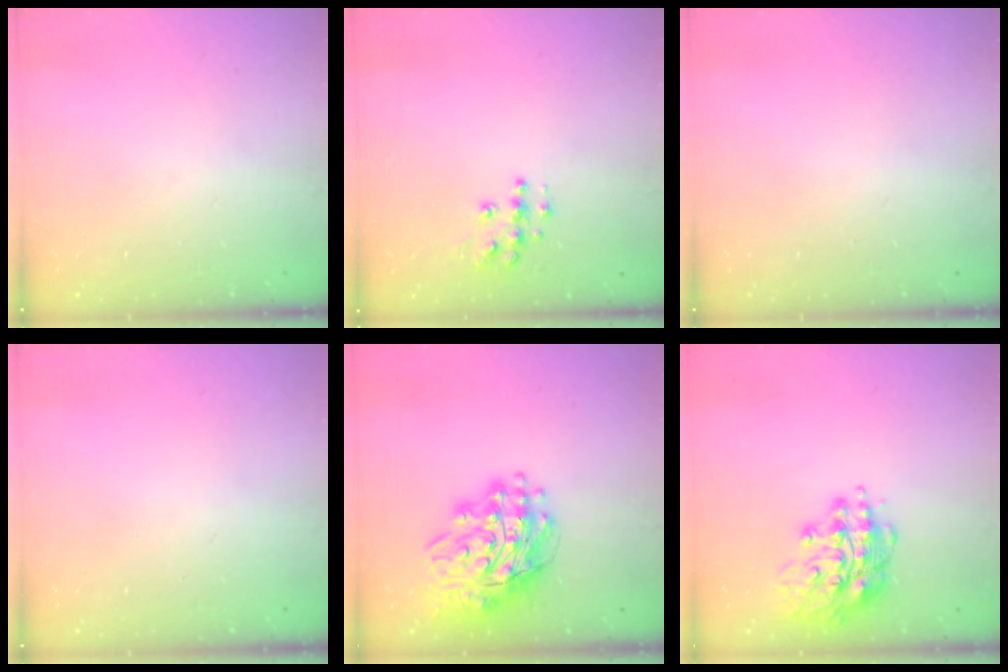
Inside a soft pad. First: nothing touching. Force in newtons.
{"total": 9.5, "press": 9.5, "slide": 0.6}
{"total": 0.0}
{"total": 0.0}
{"total": 18.5, "press": 18.3, "slide": 3.0}
{"total": 16.0, "press": 15.9, "slide": 1.6}